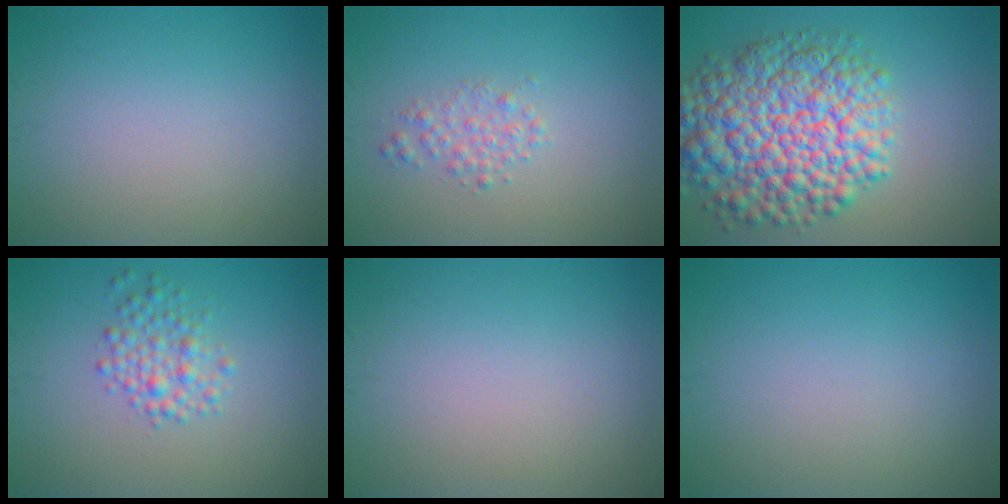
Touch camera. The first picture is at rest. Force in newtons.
{"total": 1.6, "press": 1.6, "slide": 0.1}
{"total": 11.7, "press": 11.7, "slide": 0.4}
{"total": 2.6, "press": 2.6, "slide": 0.0}
{"total": 0.0}
{"total": 0.0}